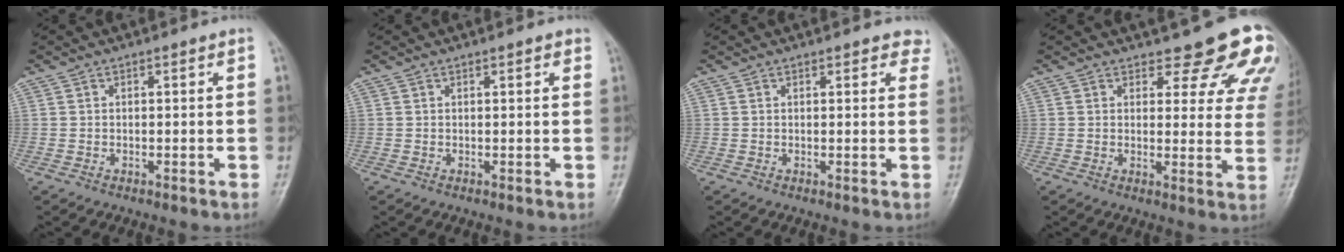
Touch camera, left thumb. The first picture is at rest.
{"total": 1.1, "force": [0.7, 0.4, 0.7], "torque": [-0.010, -0.001, 0.007]}
{"total": 3.2, "force": [2.5, 1.5, 1.2], "torque": [0.016, -0.006, 0.018]}
{"total": 12.8, "force": [11.1, 4.6, 4.3], "torque": [0.004, -0.078, 0.107]}